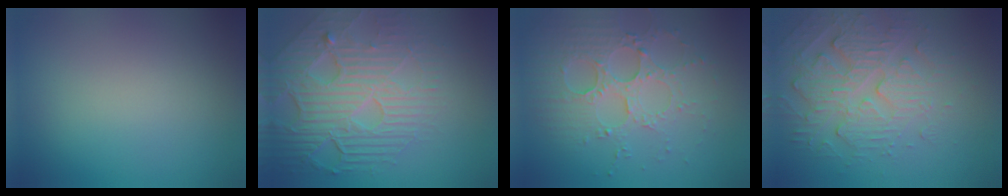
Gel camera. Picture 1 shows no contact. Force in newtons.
{"total": 8.7, "press": 5.9, "slide": 6.4}
{"total": 4.1, "press": 3.9, "slide": 1.3}
{"total": 4.8, "press": 4.1, "slide": 2.3}